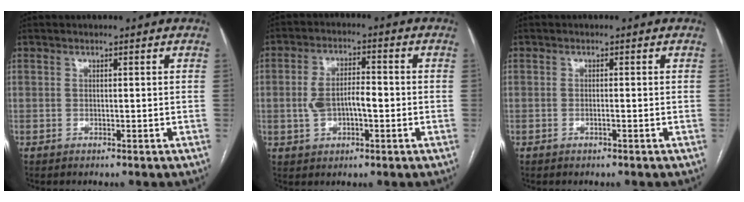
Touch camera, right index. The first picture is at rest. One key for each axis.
{"total": 7.1, "fx": -0.9, "fy": 3.4, "fz": 6.1, "tx": -0.123, "ty": 0.020, "tz": -0.012}
{"total": 0.8, "fx": -0.4, "fy": 0.0, "fz": 0.7, "tx": -0.015, "ty": 0.000, "tz": -0.005}